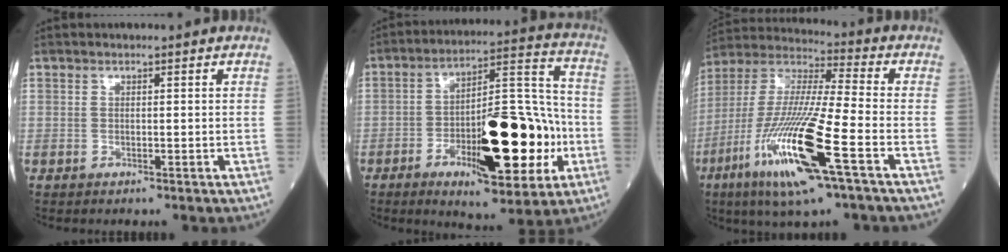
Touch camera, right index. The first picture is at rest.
{"total": 20.1, "force": [-5.7, 6.0, 18.3], "torque": [-0.290, 0.015, -0.076]}
{"total": 20.0, "force": [-8.3, 1.5, 18.1], "torque": [-0.408, -0.040, -0.157]}